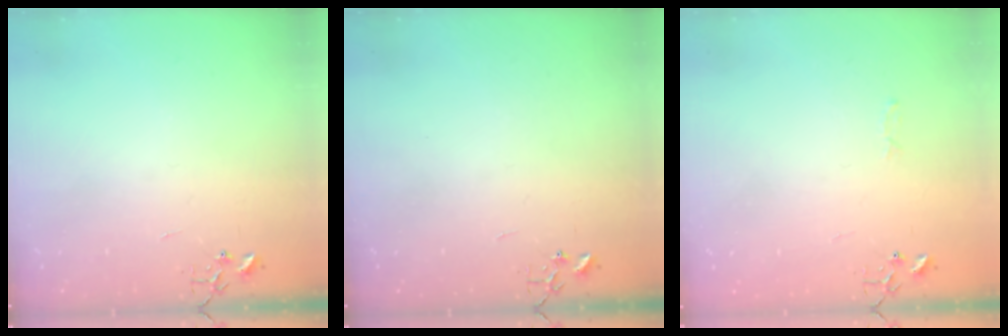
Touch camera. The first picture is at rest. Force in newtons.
{"total": 0.0}
{"total": 2.8, "press": 2.8, "slide": 0.4}